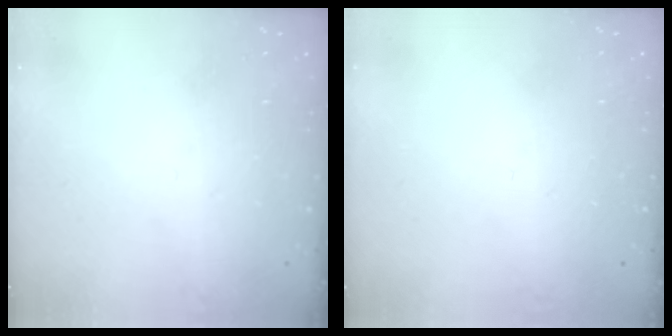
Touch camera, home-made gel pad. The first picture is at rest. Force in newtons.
{"total": 0.0}